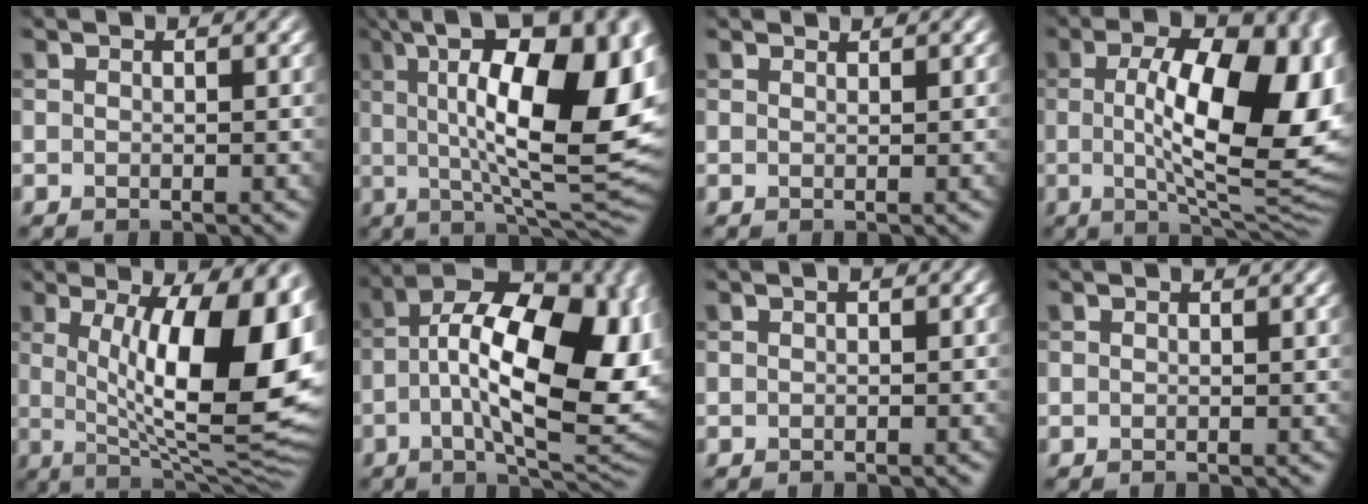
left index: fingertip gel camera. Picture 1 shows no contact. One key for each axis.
{"total": 18.9, "fx": 4.6, "fy": 6.4, "fz": 17.2, "tx": -0.242, "ty": 0.021, "tz": 0.079}
{"total": 0.6, "fx": 0.6, "fy": 0.0, "fz": 0.1, "tx": 0.000, "ty": -0.001, "tz": 0.012}
{"total": 15.5, "fx": 0.9, "fy": 6.5, "fz": 14.0, "tx": -0.186, "ty": 0.001, "tz": 0.020}
{"total": 16.2, "fx": 2.2, "fy": 5.5, "fz": 15.1, "tx": -0.192, "ty": -0.006, "tz": 0.039}
{"total": 17.1, "fx": 0.9, "fy": 7.7, "fz": 15.2, "tx": -0.216, "ty": 0.015, "tz": 0.016}
{"total": 0.9, "fx": 0.0, "fy": 0.4, "fz": 0.7, "tx": -0.009, "ty": 0.001, "tz": 0.002}
{"total": 0.0}